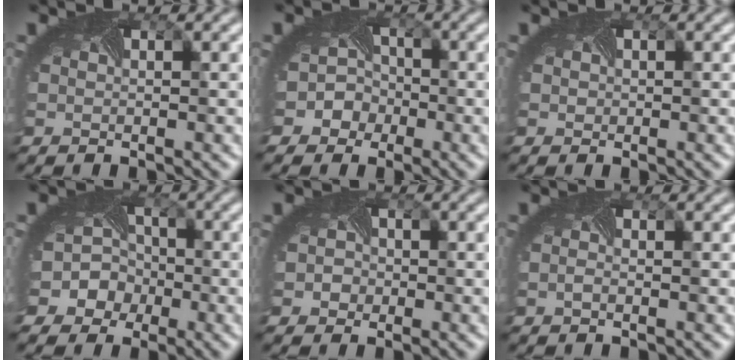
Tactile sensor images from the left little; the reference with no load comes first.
{"total": 3.6, "force": [-1.6, 3.2, 0.6], "torque": [0.016, 0.008, -0.031]}
{"total": 0.6, "force": [0.2, 0.5, -0.2], "torque": [0.003, -0.002, 0.000]}
{"total": 6.8, "force": [-2.5, 6.1, 1.8], "torque": [-0.019, 0.003, -0.067]}
{"total": 1.7, "force": [-0.3, 1.7, 0.3], "torque": [0.011, 0.004, -0.013]}
{"total": 0.6, "force": [-0.6, -0.2, -0.1], "torque": [-0.003, -0.002, -0.012]}